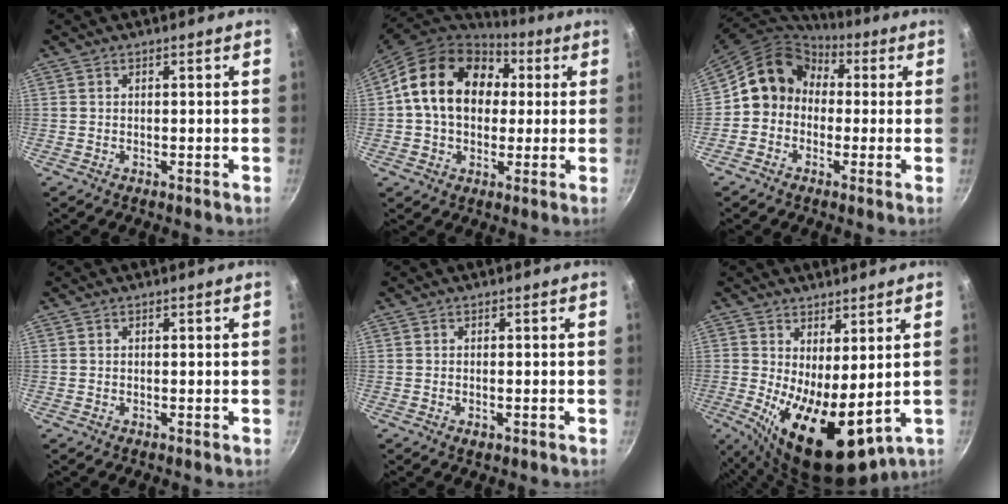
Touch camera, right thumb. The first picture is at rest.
{"total": 19.0, "force": [3.7, 14.4, 11.9], "torque": [-0.181, 0.025, 0.051]}
{"total": 11.5, "force": [0.8, 10.1, 5.4], "torque": [-0.060, 0.035, -0.013]}
{"total": 0.0}
{"total": 1.6, "force": [-0.6, 0.8, 1.3], "torque": [-0.021, -0.002, -0.008]}
{"total": 12.7, "force": [0.0, 5.6, 11.4], "torque": [-0.166, -0.020, 0.018]}